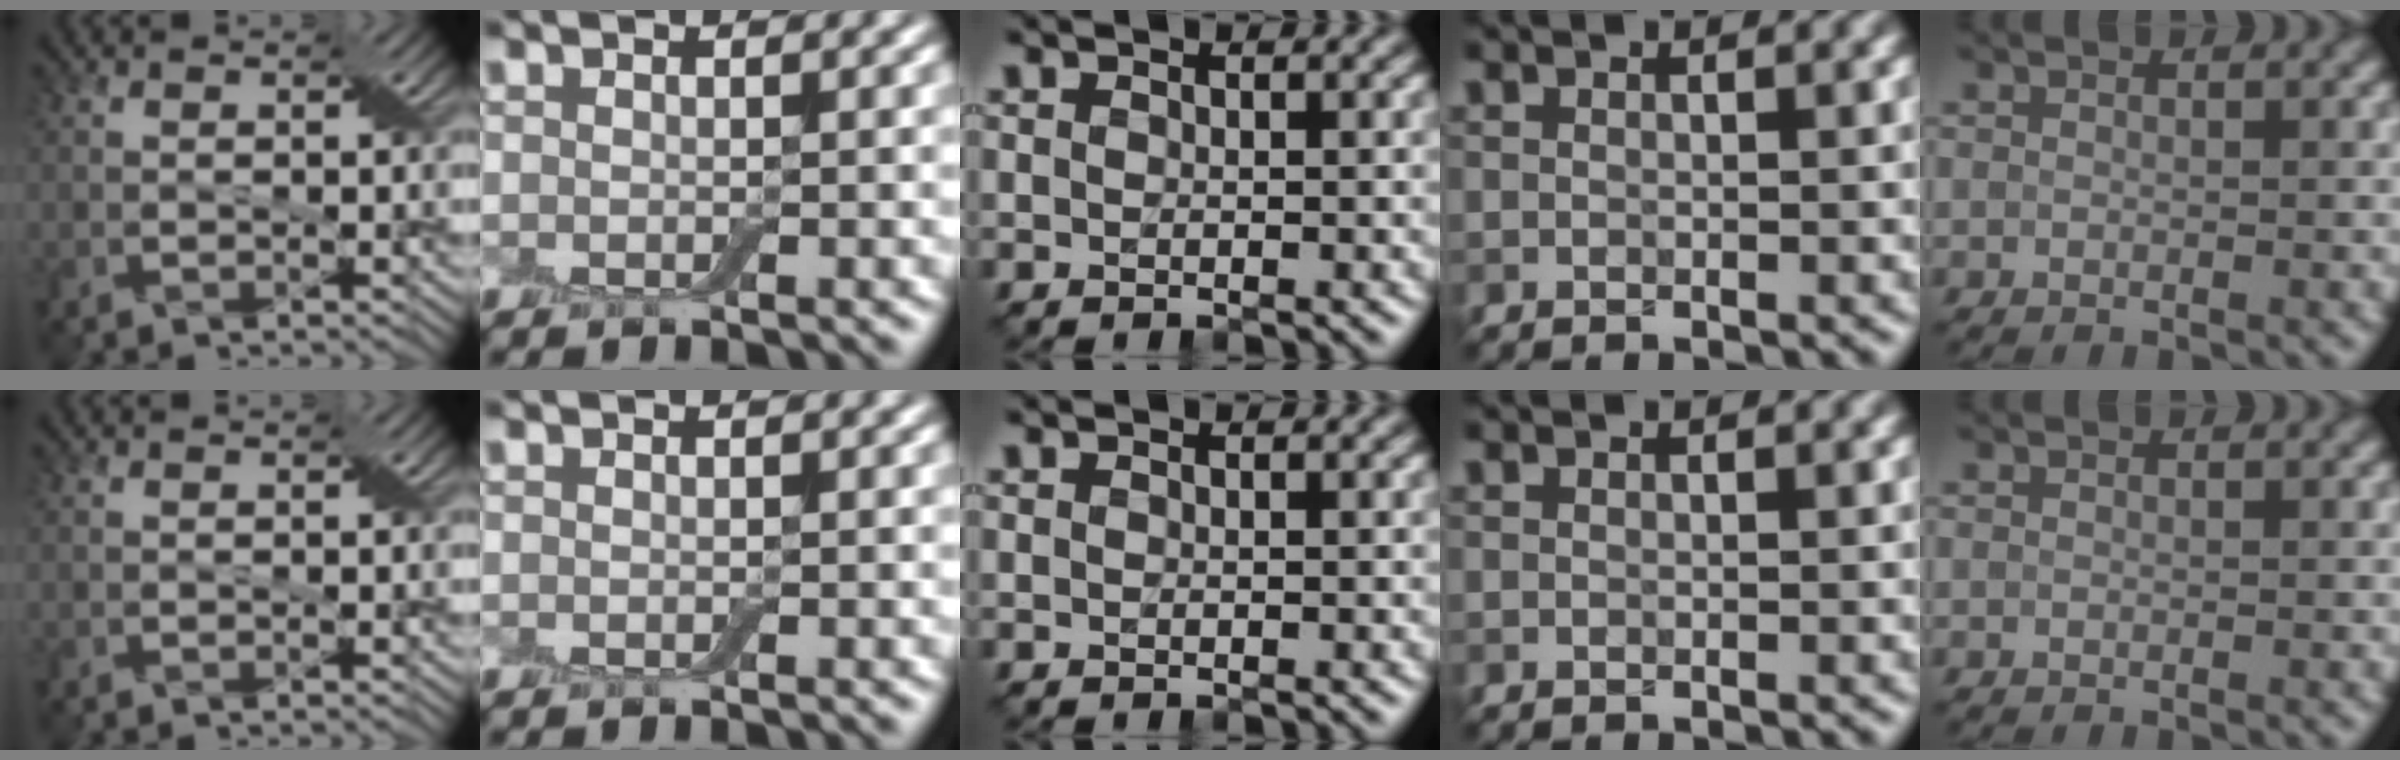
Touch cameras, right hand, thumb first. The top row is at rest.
{}